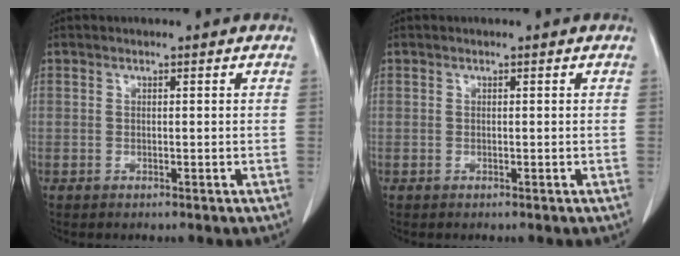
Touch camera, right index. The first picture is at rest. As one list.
[{"total": 0.0}]